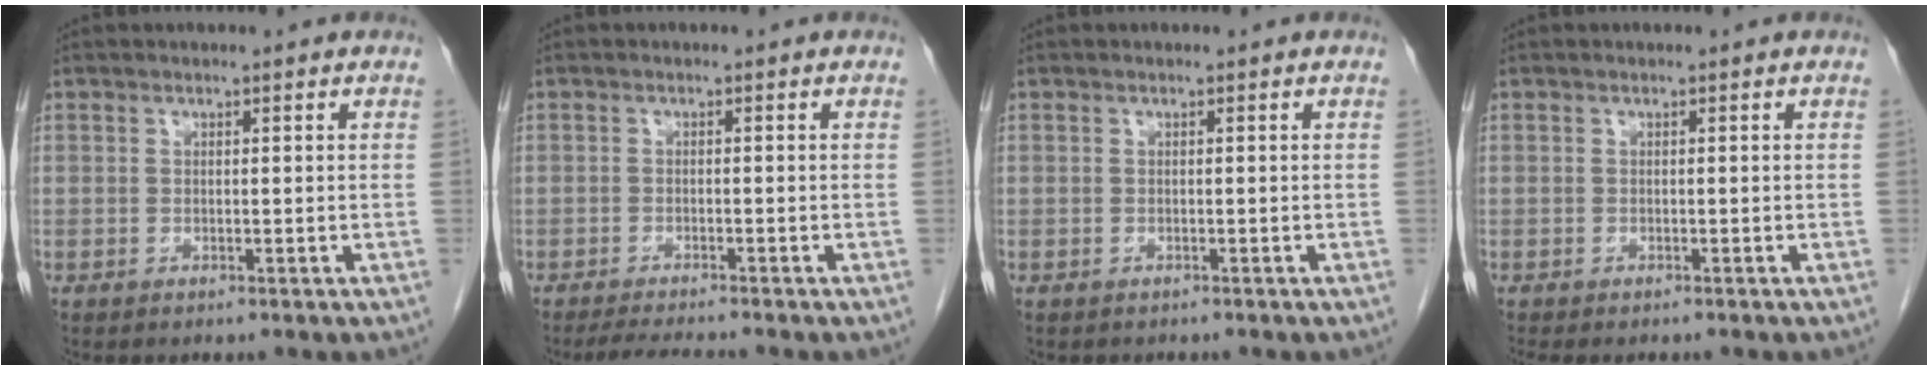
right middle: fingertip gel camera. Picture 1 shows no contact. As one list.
[{"total": 3.7, "force": [-3.3, -0.5, 1.5], "torque": [-0.030, -0.018, -0.056]}, {"total": 0.6, "force": [-0.5, 0.4, 0.0], "torque": [-0.010, 0.001, -0.007]}, {"total": 3.1, "force": [-2.7, 0.7, 1.3], "torque": [-0.016, -0.006, -0.033]}]